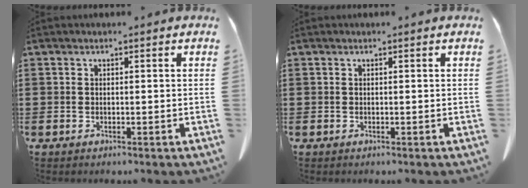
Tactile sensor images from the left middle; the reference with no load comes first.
{"total": 0.0}